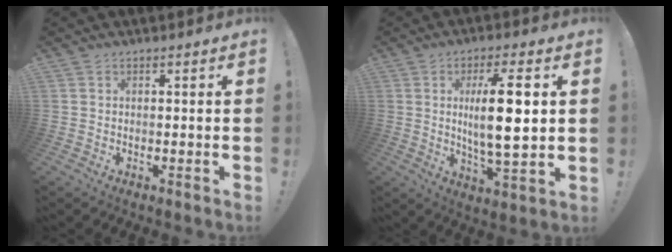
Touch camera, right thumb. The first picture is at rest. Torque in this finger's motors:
{"motor_torque": [0.90, 2.71, 0.96, 0.66, 0.08]}